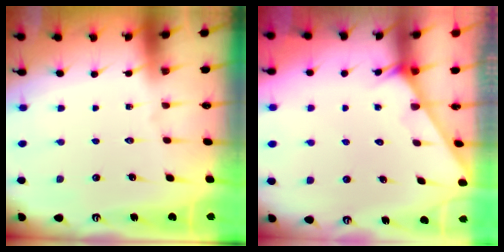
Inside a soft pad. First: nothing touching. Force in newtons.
{"total": 1.4, "press": 1.4, "slide": 0.1}